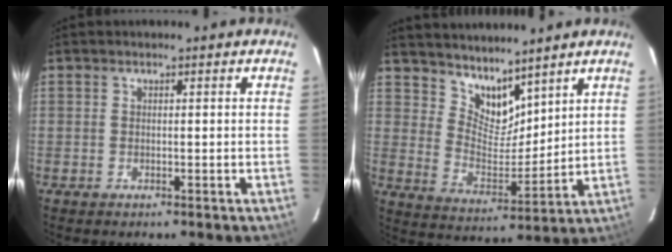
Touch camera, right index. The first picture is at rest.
{"total": 2.6, "force": [2.3, 0.9, 0.8], "torque": [-0.009, 0.003, 0.042]}